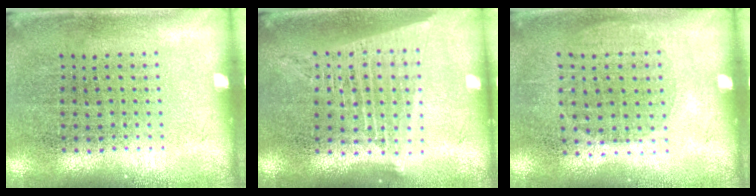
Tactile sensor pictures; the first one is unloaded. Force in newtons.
{"total": 1.8, "press": 1.6, "slide": 0.8}
{"total": 1.0, "press": 0.9, "slide": 0.4}